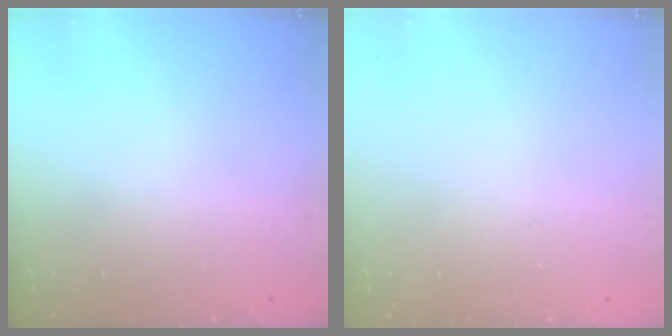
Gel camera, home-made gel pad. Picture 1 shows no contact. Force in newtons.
{"total": 2.6, "press": 2.6, "slide": 0.2}